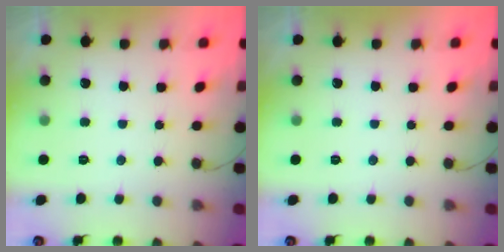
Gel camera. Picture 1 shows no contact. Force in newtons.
{"total": 0.0}